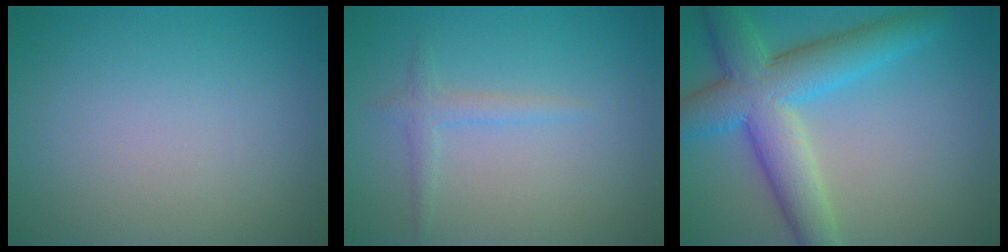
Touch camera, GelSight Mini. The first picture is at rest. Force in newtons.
{"total": 1.5, "press": 1.4, "slide": 0.1}
{"total": 7.9, "press": 7.9, "slide": 0.2}